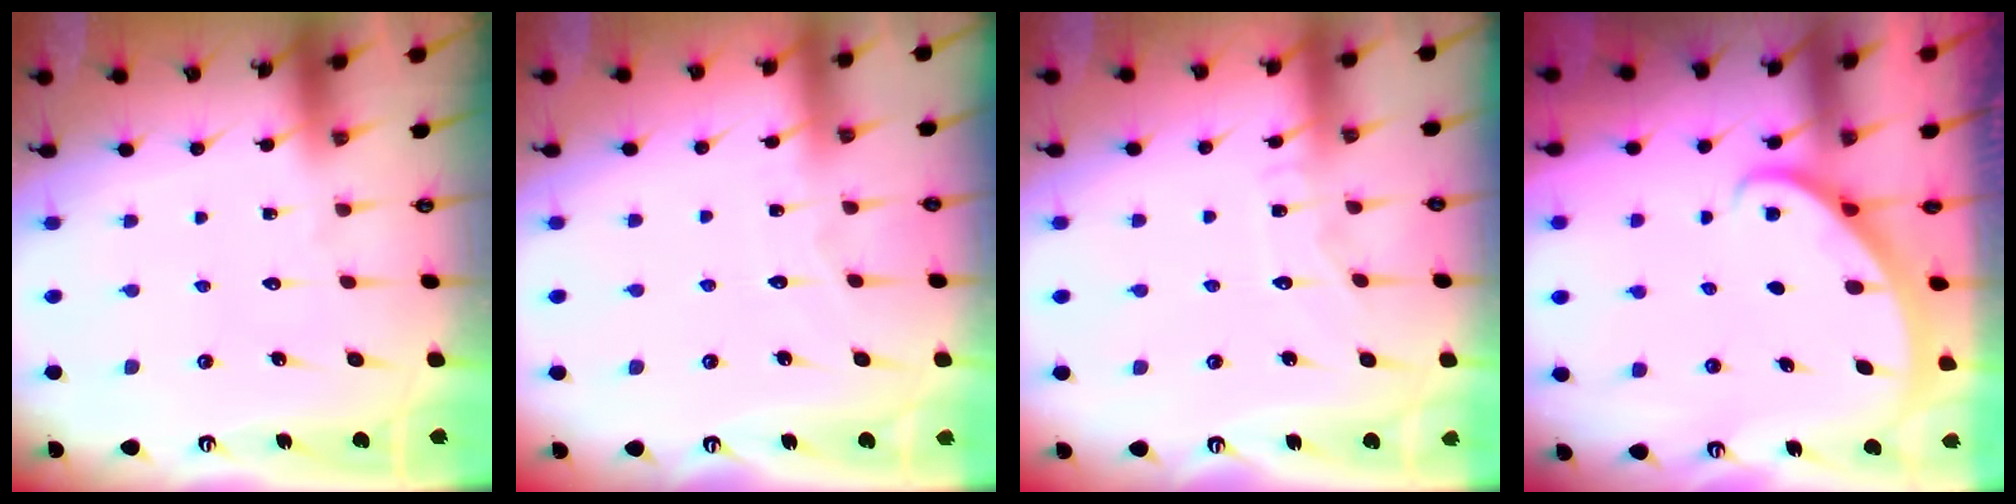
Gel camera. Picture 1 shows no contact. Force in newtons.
{"total": 2.9, "press": 2.9, "slide": 0.3}
{"total": 5.2, "press": 5.1, "slide": 0.6}
{"total": 2.1, "press": 2.1, "slide": 0.2}